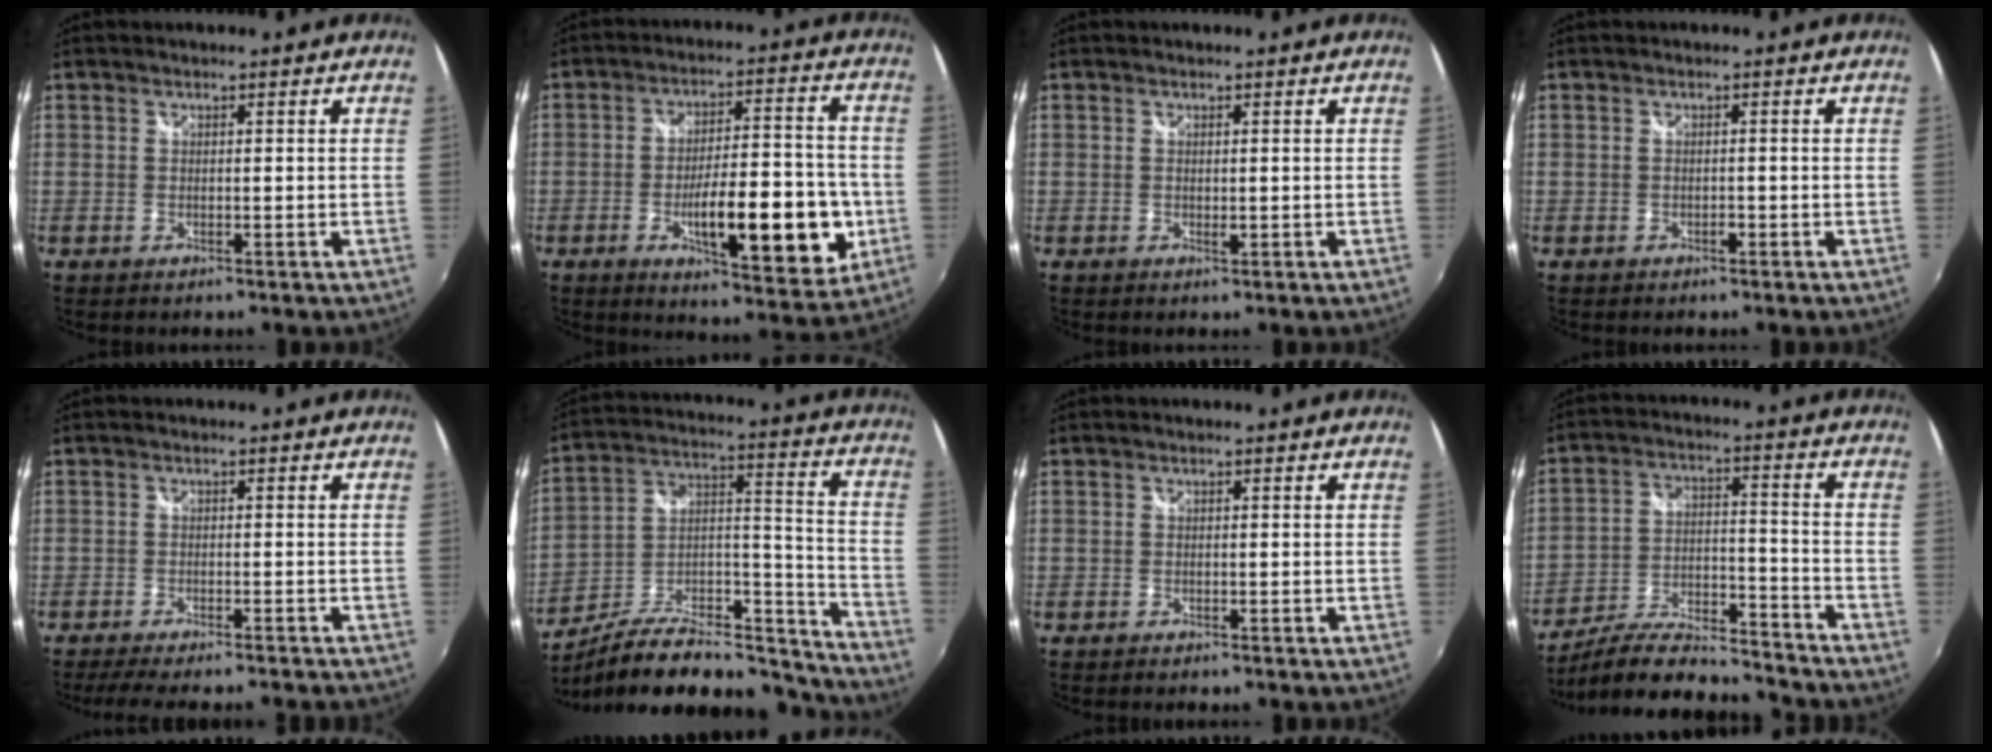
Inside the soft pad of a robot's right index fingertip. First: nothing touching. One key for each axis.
{"total": 17.3, "fx": -4.8, "fy": 5.4, "fz": 15.7, "tx": -0.247, "ty": -0.010, "tz": -0.062}
{"total": 1.0, "fx": 0.0, "fy": 0.3, "fz": 0.9, "tx": -0.015, "ty": -0.001, "tz": -0.001}
{"total": 0.8, "fx": -0.5, "fy": 0.5, "fz": 0.6, "tx": -0.010, "ty": 0.001, "tz": -0.007}
{"total": 10.7, "fx": -9.4, "fy": 1.1, "fz": 4.9, "tx": -0.106, "ty": -0.020, "tz": -0.139}
{"total": 22.8, "fx": -17.8, "fy": 7.3, "fz": 12.2, "tx": -0.189, "ty": 0.012, "tz": -0.275}
{"total": 1.4, "fx": -1.3, "fy": 0.4, "fz": 0.4, "tx": -0.016, "ty": -0.007, "tz": -0.024}
{"total": 19.2, "fx": -16.8, "fy": 4.0, "fz": 8.4, "tx": -0.156, "ty": -0.017, "tz": -0.259}